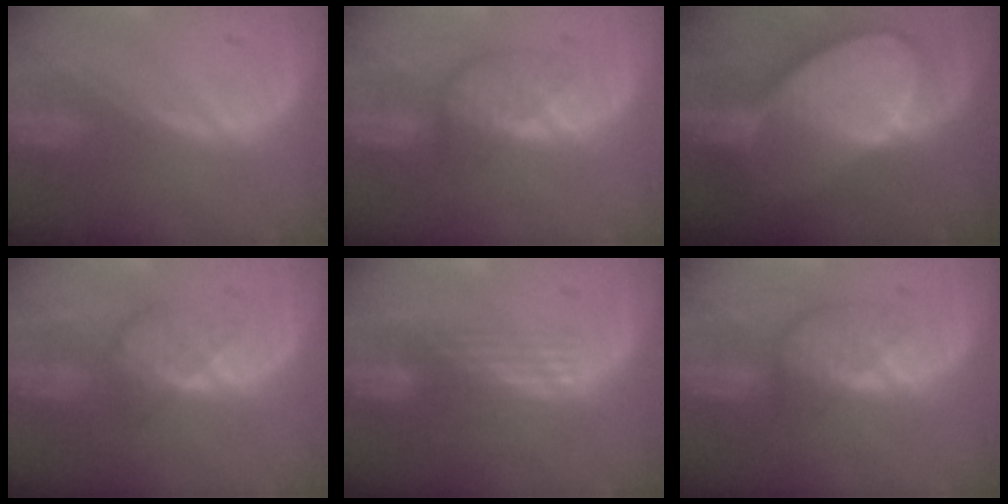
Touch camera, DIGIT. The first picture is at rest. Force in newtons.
{"total": 3.9, "press": 3.6, "slide": 1.5}
{"total": 10.0, "press": 8.8, "slide": 4.7}
{"total": 3.7, "press": 3.4, "slide": 1.5}
{"total": 3.4, "press": 2.8, "slide": 1.9}
{"total": 3.9, "press": 3.6, "slide": 1.5}